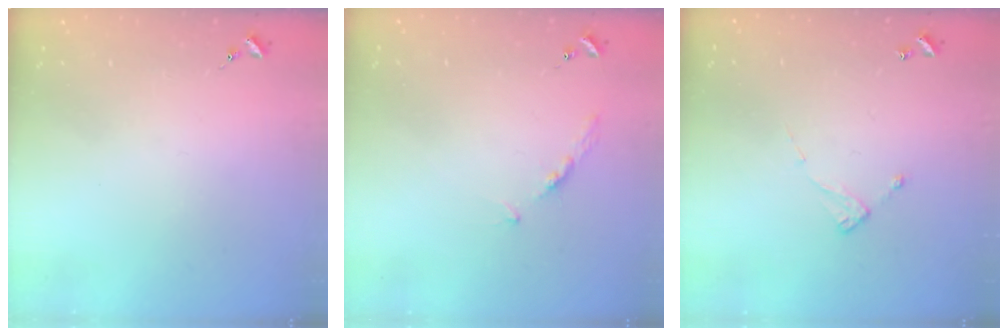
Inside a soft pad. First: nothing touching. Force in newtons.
{"total": 3.9, "press": 3.9, "slide": 0.5}
{"total": 6.4, "press": 6.4, "slide": 0.4}